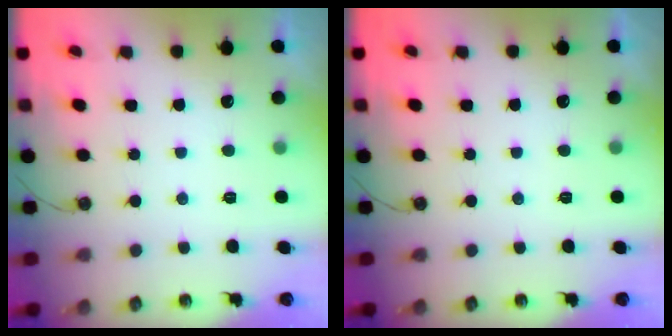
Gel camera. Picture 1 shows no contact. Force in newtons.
{"total": 0.0}